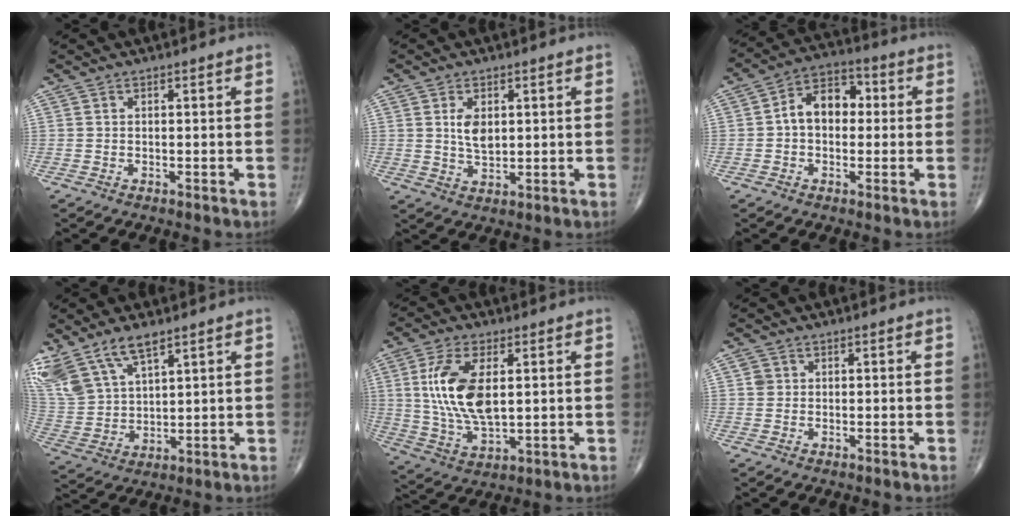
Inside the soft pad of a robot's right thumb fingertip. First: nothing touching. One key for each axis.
{"total": 5.0, "fx": 1.2, "fy": 2.8, "fz": 3.9, "tx": -0.062, "ty": -0.011, "tz": 0.027}
{"total": 9.2, "fx": 0.5, "fy": 6.4, "fz": 6.6, "tx": -0.084, "ty": 0.029, "tz": -0.004}
{"total": 14.1, "fx": 9.3, "fy": 6.4, "fz": 8.4, "tx": -0.172, "ty": -0.025, "tz": 0.197}
{"total": 14.0, "fx": 2.6, "fy": 6.8, "fz": 12.0, "tx": -0.241, "ty": -0.013, "tz": 0.058}
{"total": 1.6, "fx": 0.4, "fy": 1.5, "fz": 0.4, "tx": 0.000, "ty": 0.000, "tz": 0.004}